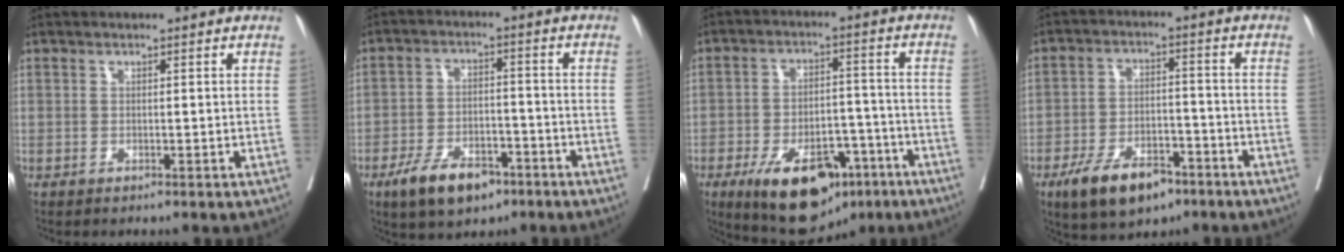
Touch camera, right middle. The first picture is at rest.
{"total": 8.7, "force": [-5.5, 4.1, 5.4], "torque": [-0.098, -0.003, -0.092]}
{"total": 15.2, "force": [-8.8, 7.2, 10.0], "torque": [-0.151, 0.004, -0.129]}
{"total": 10.1, "force": [-6.4, 4.6, 6.2], "torque": [-0.112, -0.004, -0.107]}